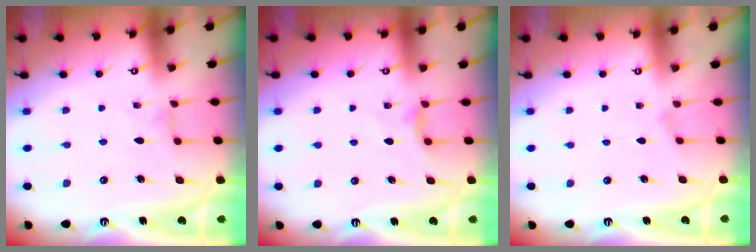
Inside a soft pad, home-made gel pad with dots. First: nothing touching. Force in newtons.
{"total": 4.2, "press": 4.2, "slide": 0.5}
{"total": 1.2, "press": 1.1, "slide": 0.3}